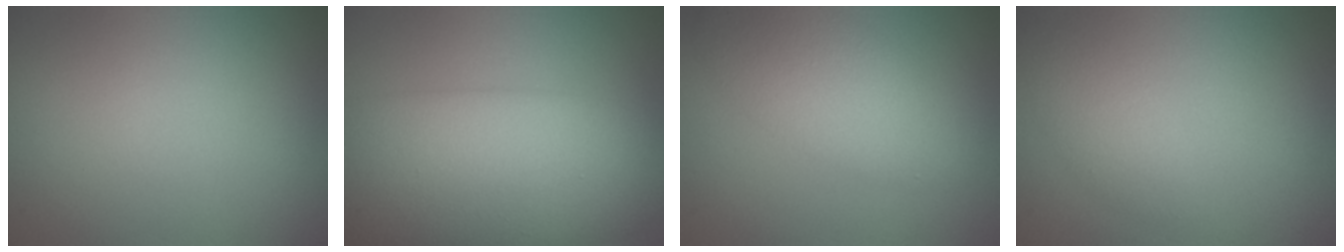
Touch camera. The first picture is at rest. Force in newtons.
{"total": 14.1, "press": 14.1, "slide": 0.4}
{"total": 5.4, "press": 5.4, "slide": 0.1}
{"total": 2.0, "press": 2.0, "slide": 0.1}